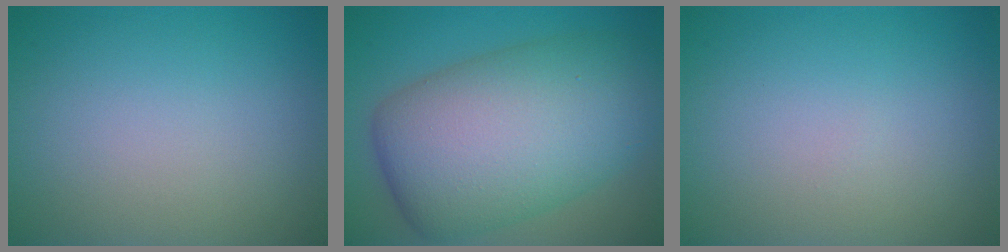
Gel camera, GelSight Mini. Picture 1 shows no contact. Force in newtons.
{"total": 12.4, "press": 12.4, "slide": 0.4}
{"total": 0.0}